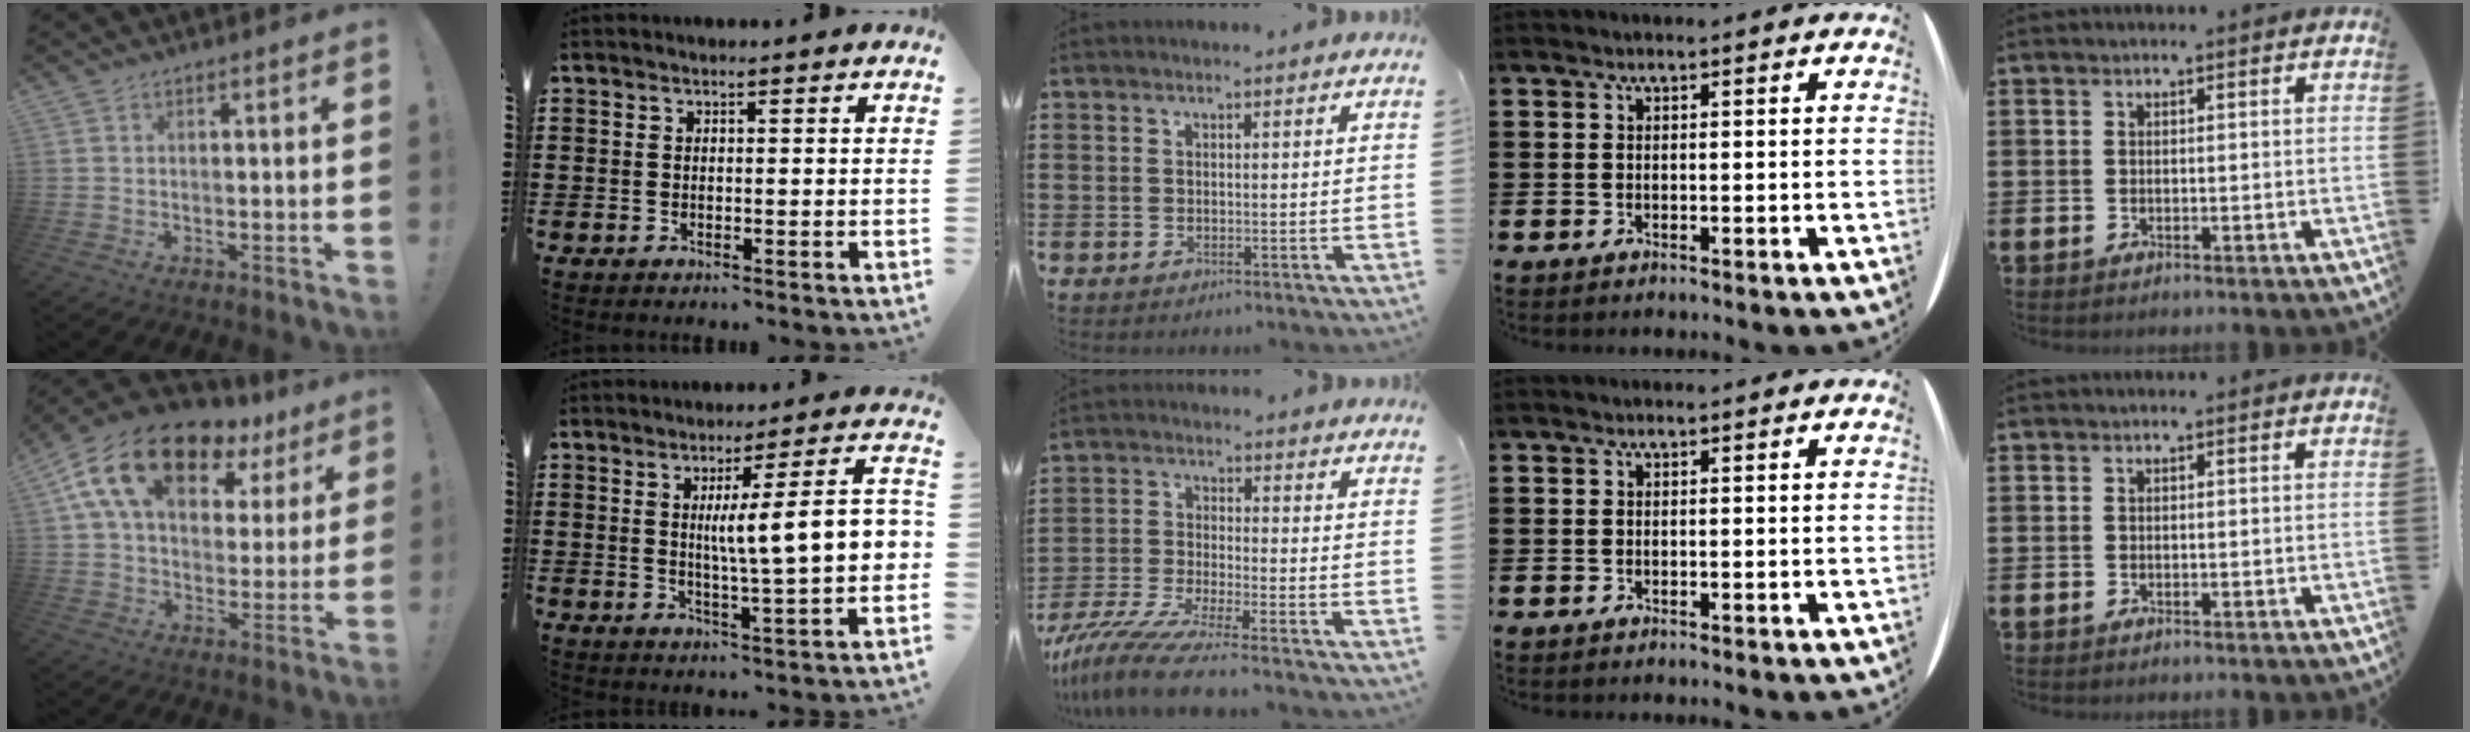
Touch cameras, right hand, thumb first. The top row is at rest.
{"thumb": {"total": 18.4, "force": [10.2, 10.1, 11.6], "torque": [-0.193, -0.047, 0.182]}, "index": {"total": 10.6, "force": [1.0, 1.0, 10.5], "torque": [-0.171, -0.004, 0.011]}, "middle": {"total": 7.8, "force": [-6.6, 0.2, 4.1], "torque": [-0.100, -0.016, -0.130]}}